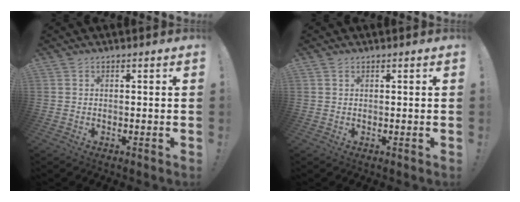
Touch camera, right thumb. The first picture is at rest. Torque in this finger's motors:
{"motor_torque": [0.01, -0.20, 0.14, -0.05, -0.06]}